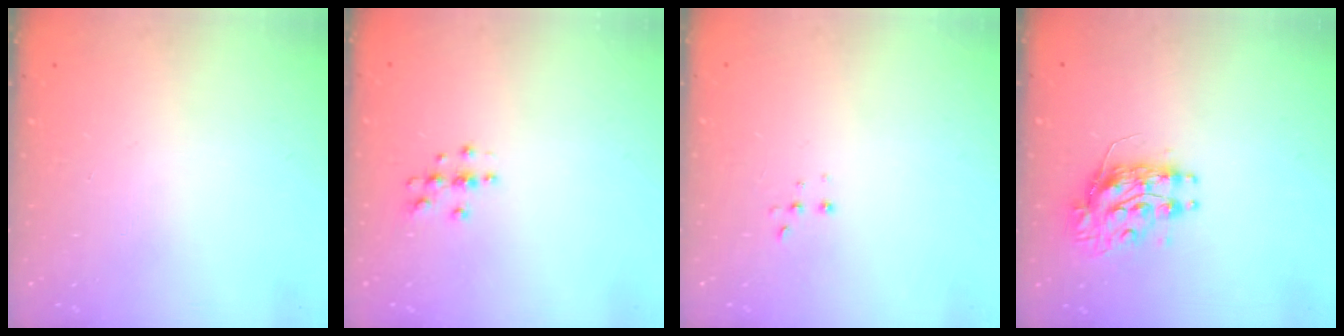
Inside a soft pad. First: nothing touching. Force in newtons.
{"total": 3.9, "press": 3.9, "slide": 0.4}
{"total": 2.2, "press": 2.2, "slide": 0.5}
{"total": 9.3, "press": 9.2, "slide": 0.6}